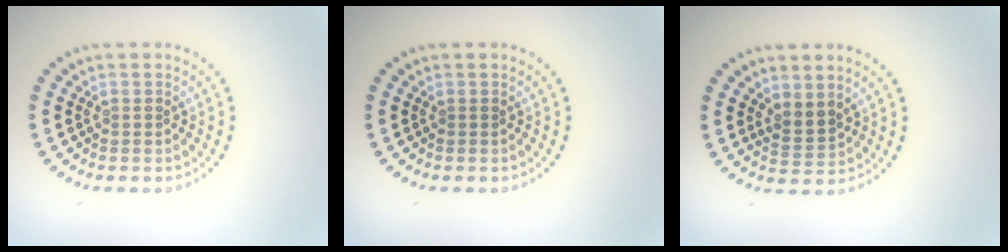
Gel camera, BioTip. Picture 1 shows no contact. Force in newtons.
{"total": 0.0}
{"total": 2.0, "press": 1.5, "slide": 1.2}